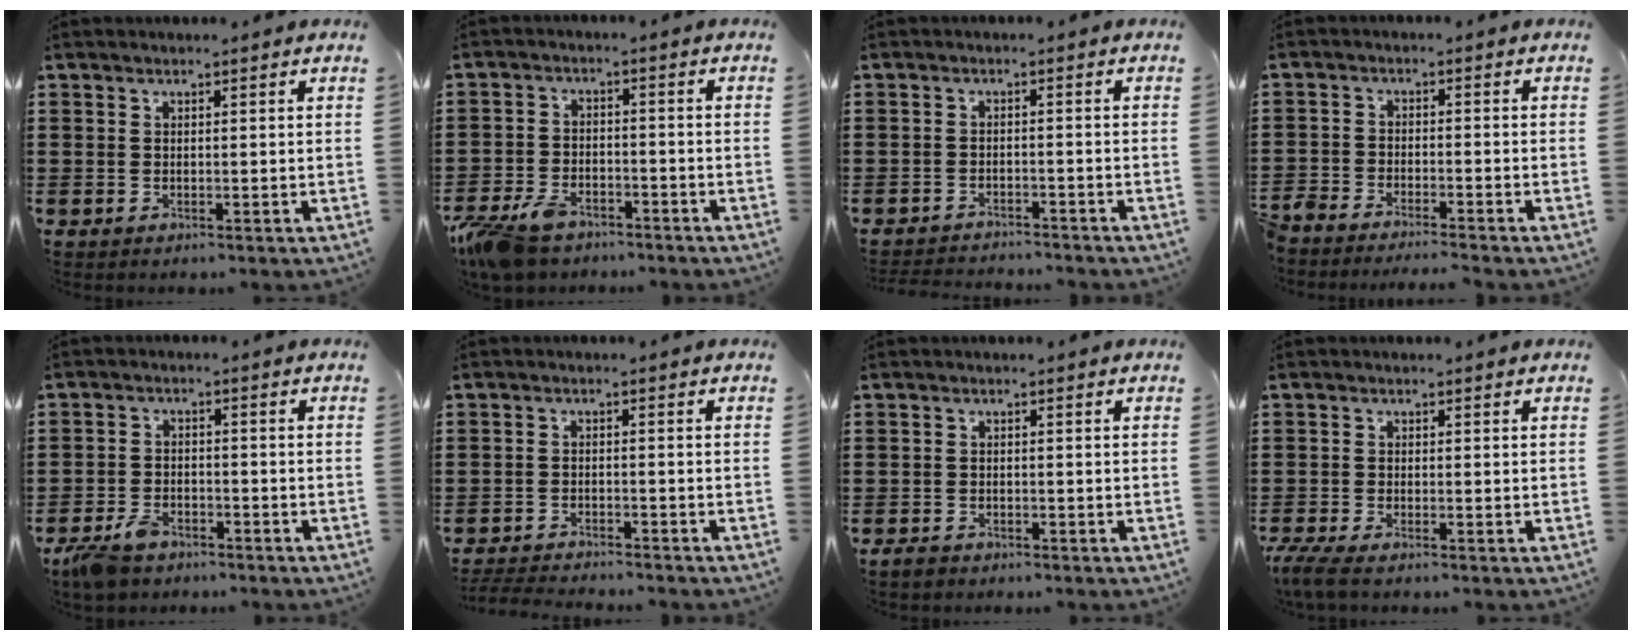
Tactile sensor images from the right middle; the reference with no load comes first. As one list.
[{"total": 6.0, "force": [-4.7, 2.4, 2.8], "torque": [-0.079, -0.001, -0.096]}, {"total": 2.3, "force": [-2.3, 0.1, 0.0], "torque": [-0.007, 0.000, -0.048]}, {"total": 3.5, "force": [-3.5, 0.0, 0.0], "torque": [-0.018, -0.004, -0.079]}, {"total": 4.3, "force": [-3.3, 2.0, 1.9], "torque": [-0.053, 0.003, -0.069]}, {"total": 3.0, "force": [-3.0, 0.1, 0.3], "torque": [-0.015, -0.004, -0.066]}, {"total": 1.2, "force": [-1.0, 0.6, 0.4], "torque": [-0.010, 0.000, -0.021]}, {"total": 2.3, "force": [-1.8, 0.0, 1.4], "torque": [-0.039, -0.008, -0.039]}]